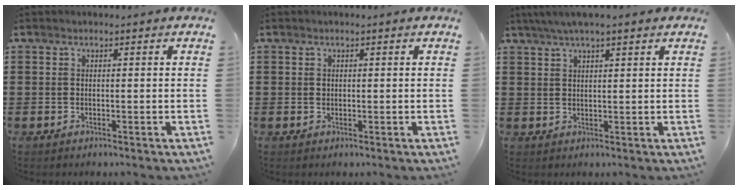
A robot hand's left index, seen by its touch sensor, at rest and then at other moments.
{"total": 0.6, "force": [0.3, 0.4, 0.2], "torque": [-0.006, 0.003, 0.006]}
{"total": 3.7, "force": [2.7, 0.5, 2.5], "torque": [-0.052, 0.004, 0.049]}